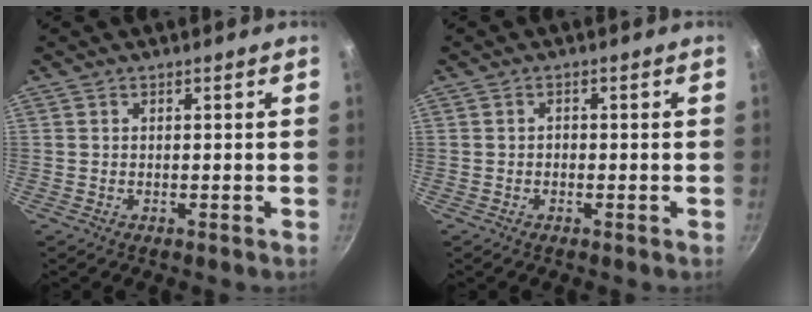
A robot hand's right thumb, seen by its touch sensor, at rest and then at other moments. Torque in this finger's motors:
{"motor_torque": [0.07, -0.11, -0.21, -0.04, 0.03]}